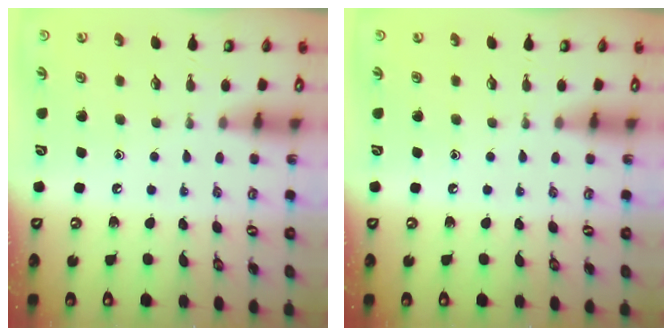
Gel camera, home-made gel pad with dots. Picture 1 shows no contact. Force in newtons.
{"total": 0.0}